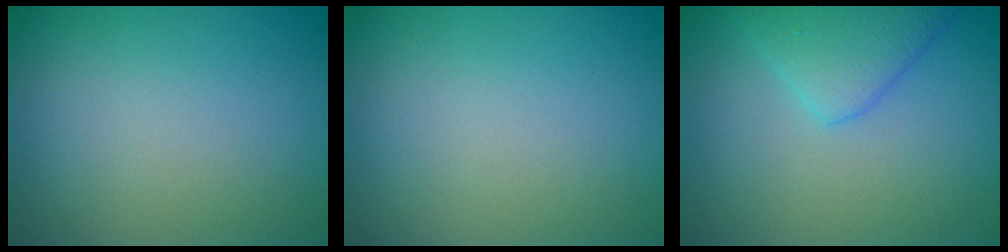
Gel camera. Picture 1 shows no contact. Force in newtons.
{"total": 0.0}
{"total": 3.6, "press": 3.6, "slide": 0.1}